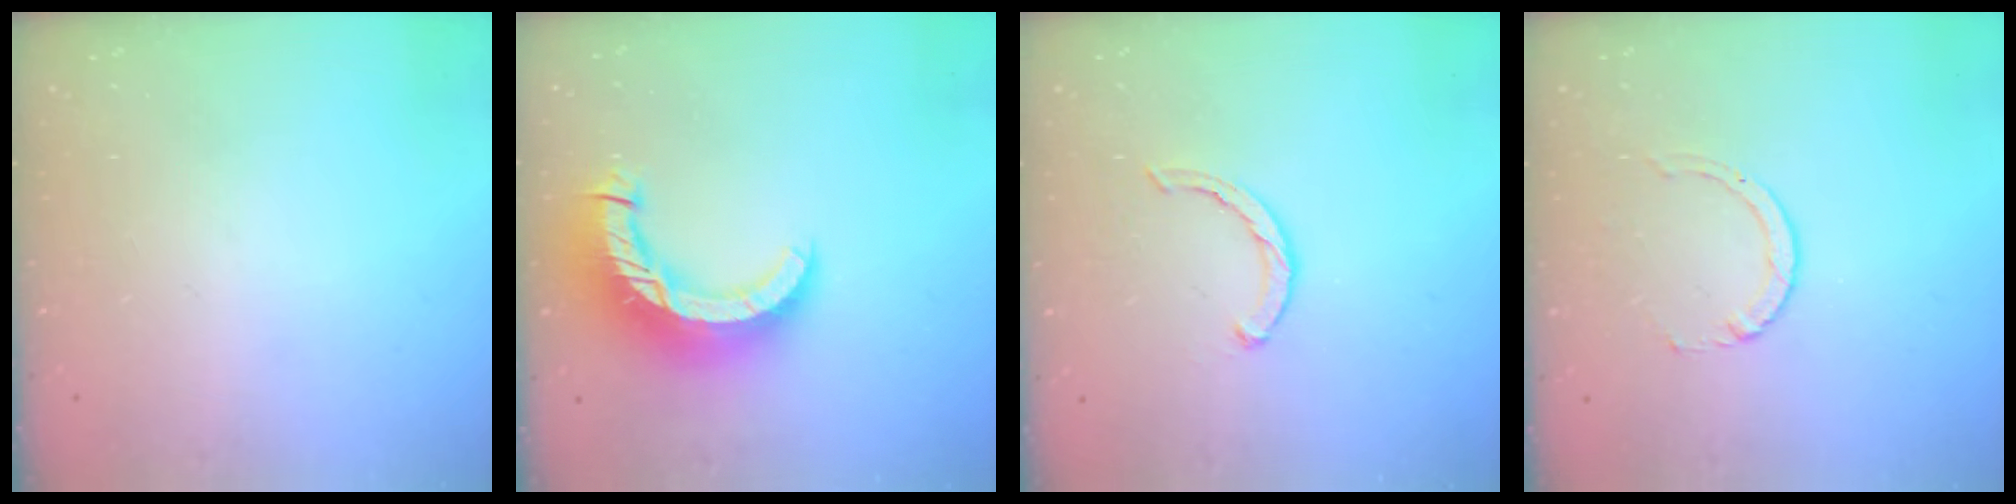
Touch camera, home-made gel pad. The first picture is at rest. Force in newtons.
{"total": 13.7, "press": 13.7, "slide": 1.3}
{"total": 2.7, "press": 2.7, "slide": 0.4}
{"total": 3.2, "press": 3.2, "slide": 0.4}